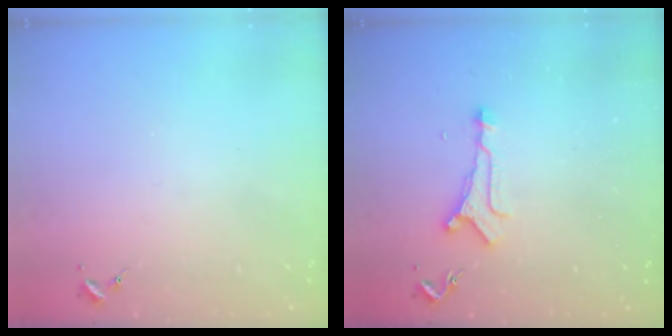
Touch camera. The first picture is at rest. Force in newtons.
{"total": 6.9, "press": 6.9, "slide": 0.7}